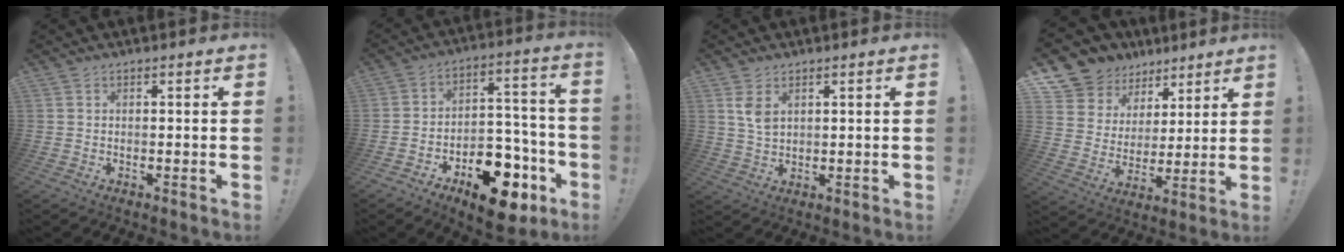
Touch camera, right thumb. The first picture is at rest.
{"total": 17.0, "force": [-10.1, 9.5, 9.8], "torque": [-0.091, 0.095, -0.152]}
{"total": 4.9, "force": [2.2, 2.7, 3.5], "torque": [-0.050, -0.010, 0.038]}
{"total": 10.7, "force": [7.1, 7.8, 1.6], "torque": [-0.031, -0.063, 0.147]}